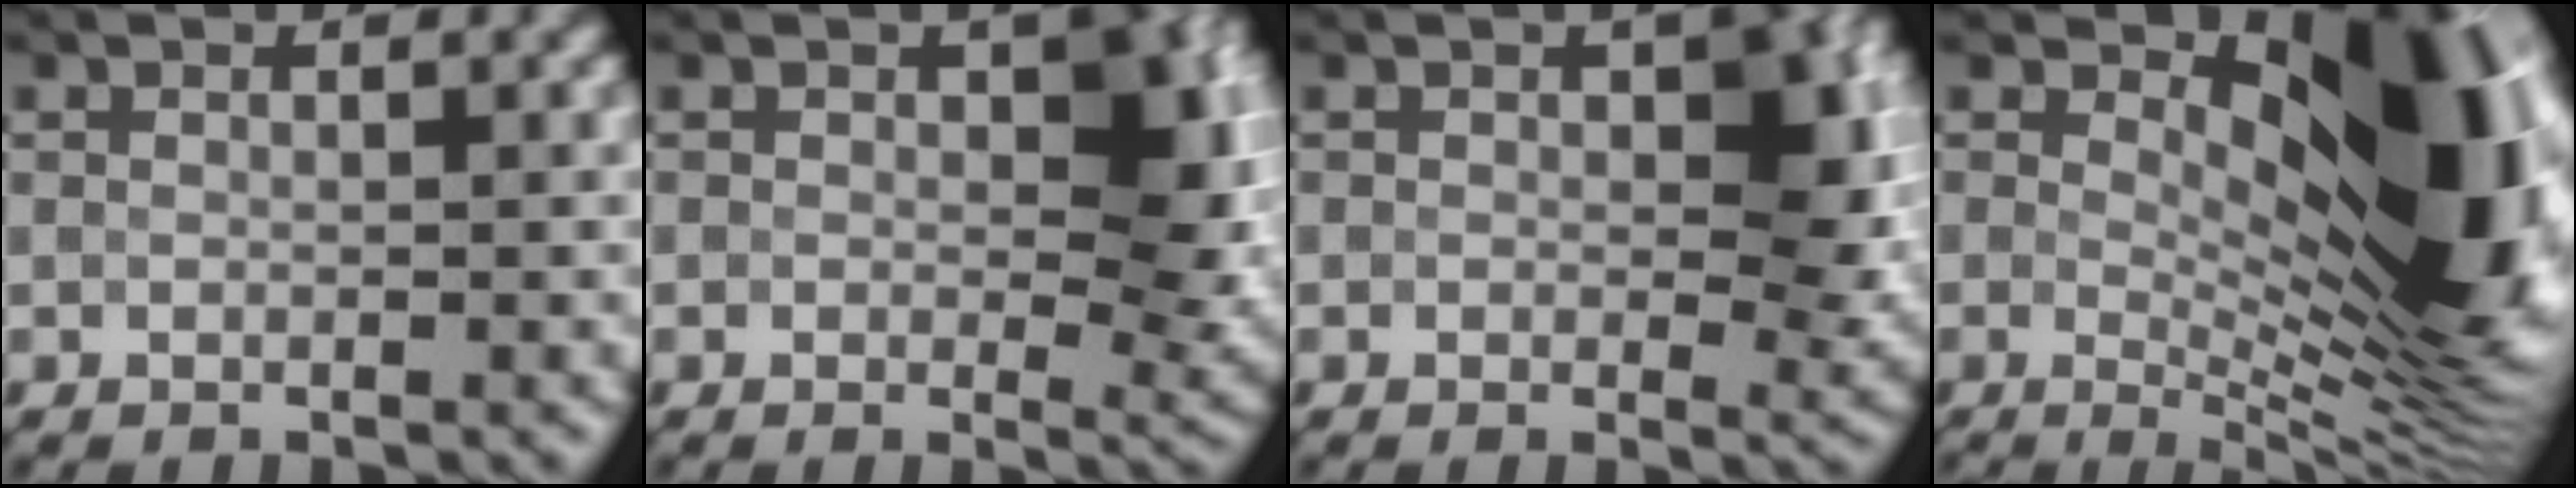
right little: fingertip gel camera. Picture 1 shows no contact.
{"total": 6.8, "force": [0.6, 3.9, 5.5], "torque": [-0.059, -0.002, 0.005]}
{"total": 5.9, "force": [0.4, 3.4, 4.8], "torque": [-0.047, -0.002, 0.002]}
{"total": 12.9, "force": [2.3, 5.1, 11.7], "torque": [-0.162, 0.002, 0.040]}